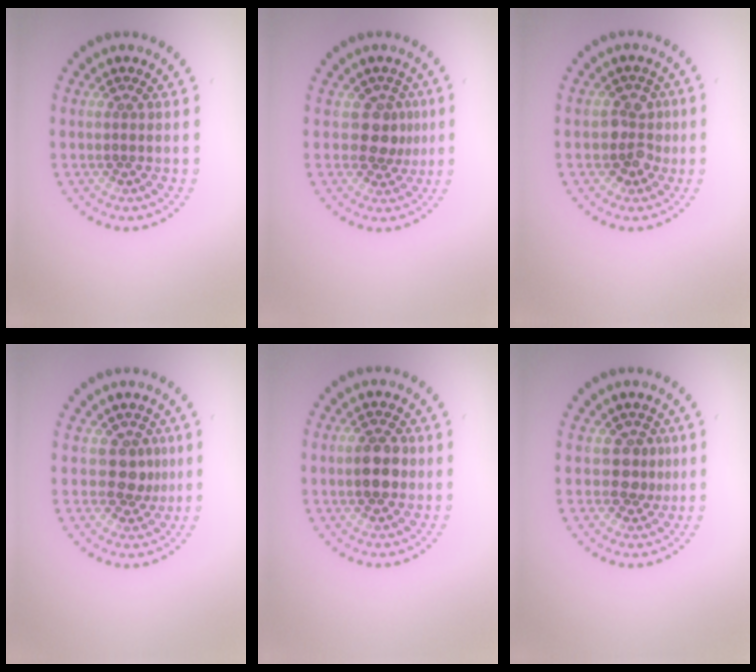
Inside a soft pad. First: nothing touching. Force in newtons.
{"total": 2.7, "press": 2.3, "slide": 1.4}
{"total": 2.9, "press": 2.6, "slide": 1.2}
{"total": 2.3, "press": 2.0, "slide": 1.3}
{"total": 2.8, "press": 2.8, "slide": 0.1}
{"total": 2.2, "press": 1.8, "slide": 1.2}